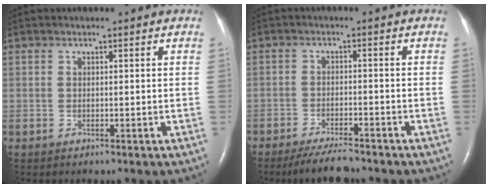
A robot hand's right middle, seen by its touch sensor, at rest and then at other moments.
{"total": 5.3, "force": [-4.7, 0.8, 2.4], "torque": [-0.047, -0.014, -0.082]}